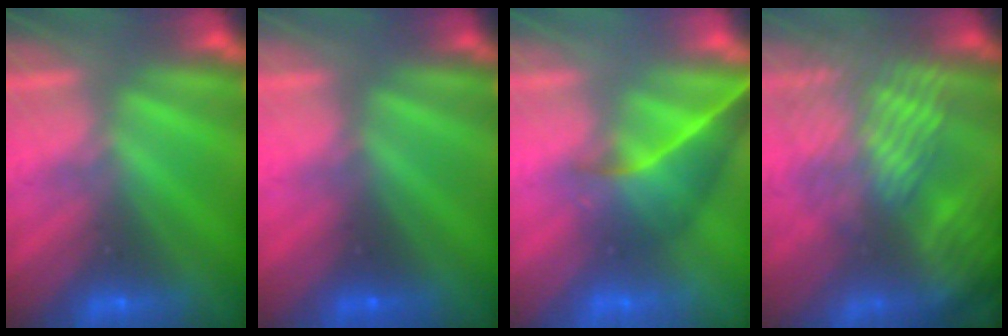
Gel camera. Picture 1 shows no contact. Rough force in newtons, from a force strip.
{"total": 3.1}
{"total": 3.7}
{"total": 9.0}